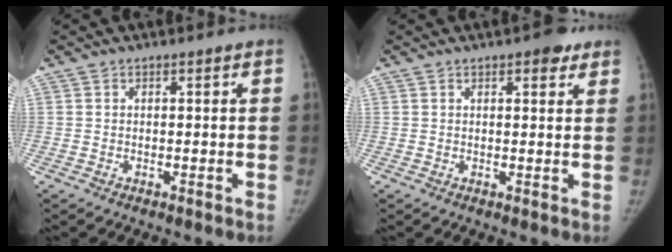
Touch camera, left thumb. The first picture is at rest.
{"total": 3.5, "force": [2.1, 1.5, 2.2], "torque": [-0.015, -0.007, 0.023]}